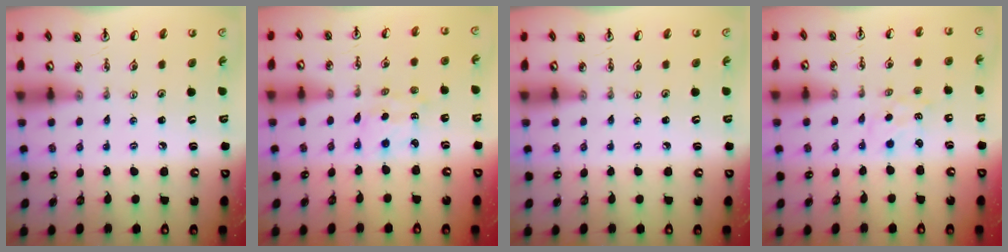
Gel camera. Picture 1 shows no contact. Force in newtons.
{"total": 2.2, "press": 2.1, "slide": 0.5}
{"total": 0.0}
{"total": 2.3, "press": 2.3, "slide": 0.4}